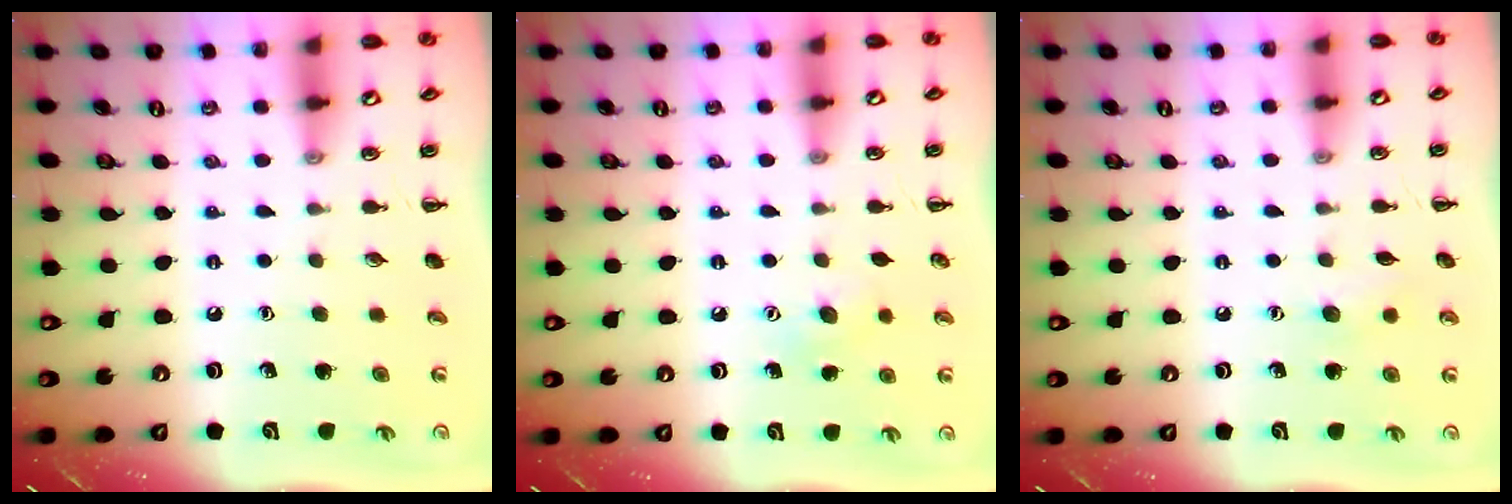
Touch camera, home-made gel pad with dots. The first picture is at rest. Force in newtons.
{"total": 5.3, "press": 5.1, "slide": 1.3}
{"total": 4.9, "press": 4.8, "slide": 1.1}